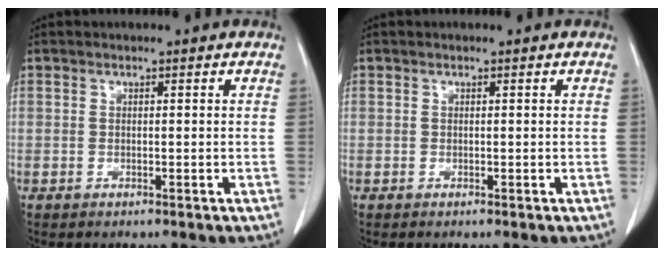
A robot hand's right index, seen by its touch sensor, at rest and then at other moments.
{"total": 0.0}